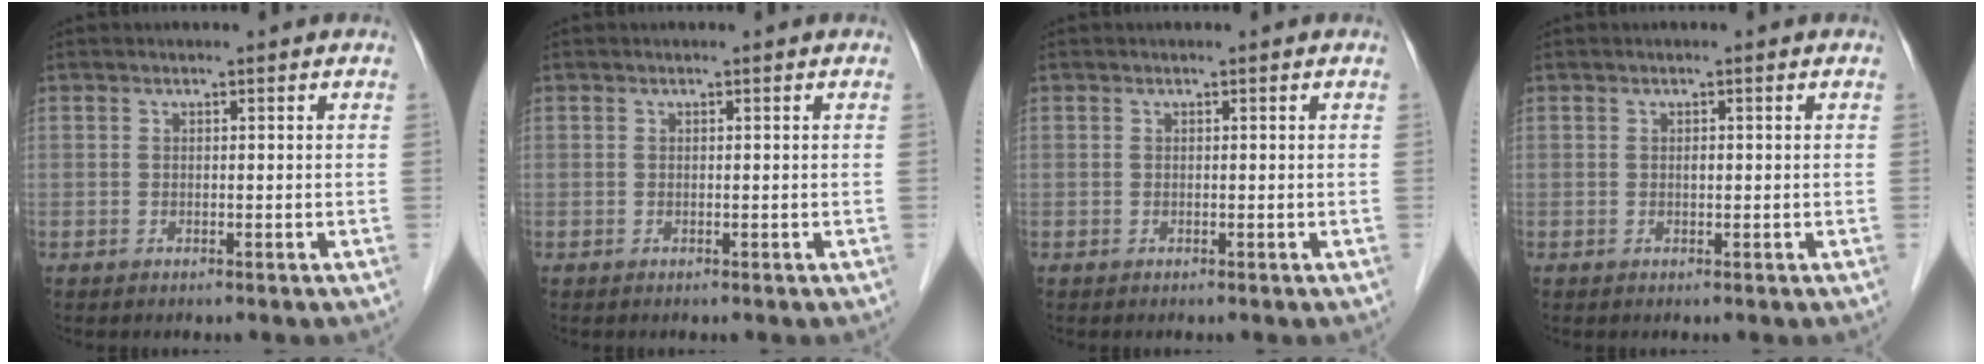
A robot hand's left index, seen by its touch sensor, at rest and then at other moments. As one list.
[{"total": 0.0}, {"total": 0.0}, {"total": 0.5, "force": [-0.2, 0.2, 0.4], "torque": [-0.009, -0.003, -0.003]}]